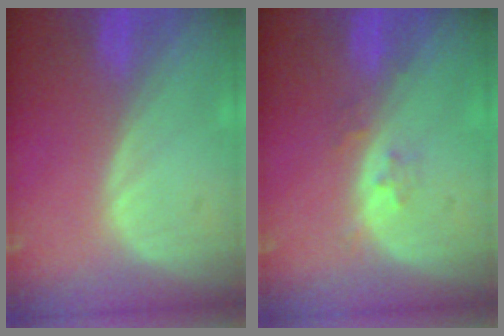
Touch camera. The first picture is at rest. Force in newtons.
{"total": 2.1, "press": 1.8, "slide": 1.2}